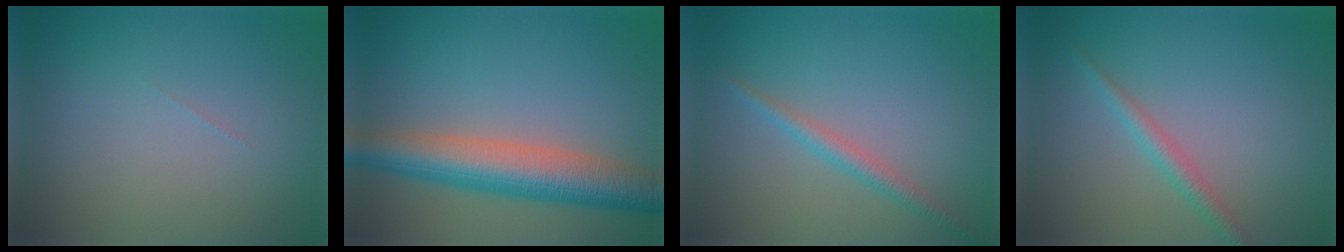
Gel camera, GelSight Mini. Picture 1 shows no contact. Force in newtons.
{"total": 7.7, "press": 7.7, "slide": 0.3}
{"total": 1.9, "press": 1.9, "slide": 0.1}
{"total": 2.0, "press": 2.0, "slide": 0.1}